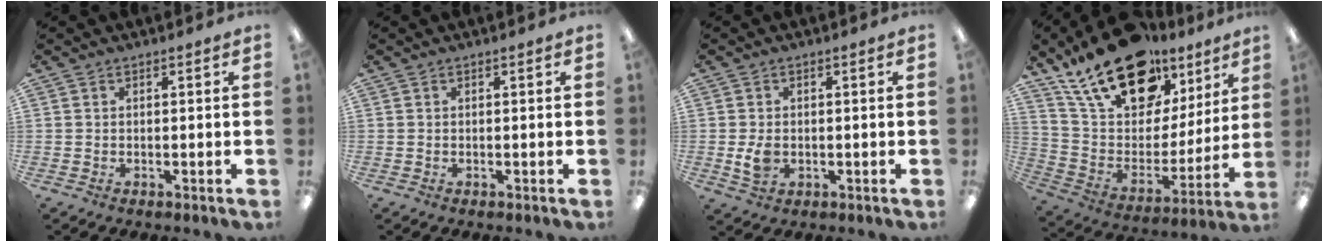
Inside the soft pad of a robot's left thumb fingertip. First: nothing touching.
{"total": 0.0}
{"total": 4.4, "force": [-0.3, 3.1, 3.0], "torque": [-0.051, -0.005, -0.010]}
{"total": 23.7, "force": [17.1, 11.6, 11.6], "torque": [-0.206, -0.102, 0.307]}